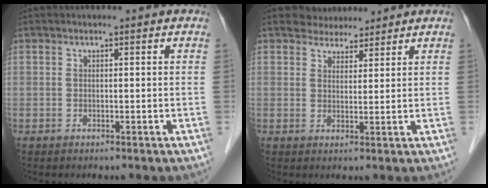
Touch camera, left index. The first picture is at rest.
{"total": 3.6, "force": [3.2, 1.6, 0.3], "torque": [-0.001, 0.005, 0.048]}